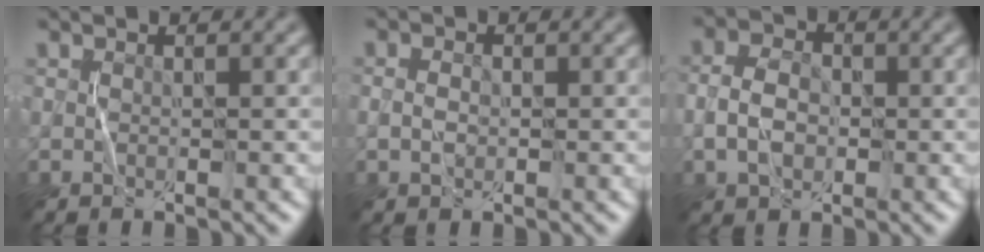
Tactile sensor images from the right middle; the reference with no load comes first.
{"total": 1.0, "force": [-0.2, 0.8, 0.7], "torque": [-0.014, 0.000, -0.002]}
{"total": 3.1, "force": [-0.7, 2.3, 2.1], "torque": [-0.037, 0.003, -0.017]}